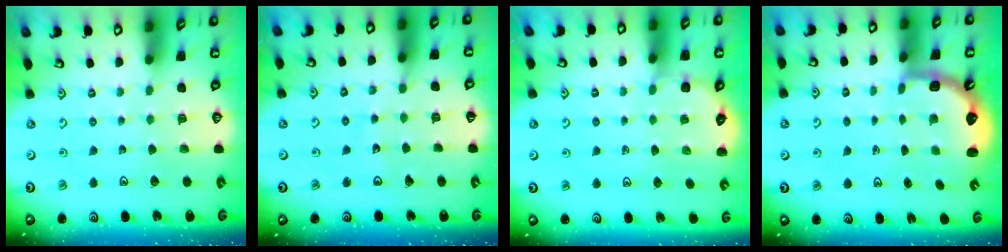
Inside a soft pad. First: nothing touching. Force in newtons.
{"total": 6.8, "press": 6.7, "slide": 0.9}
{"total": 3.1, "press": 3.1, "slide": 0.3}
{"total": 2.7, "press": 2.1, "slide": 1.7}